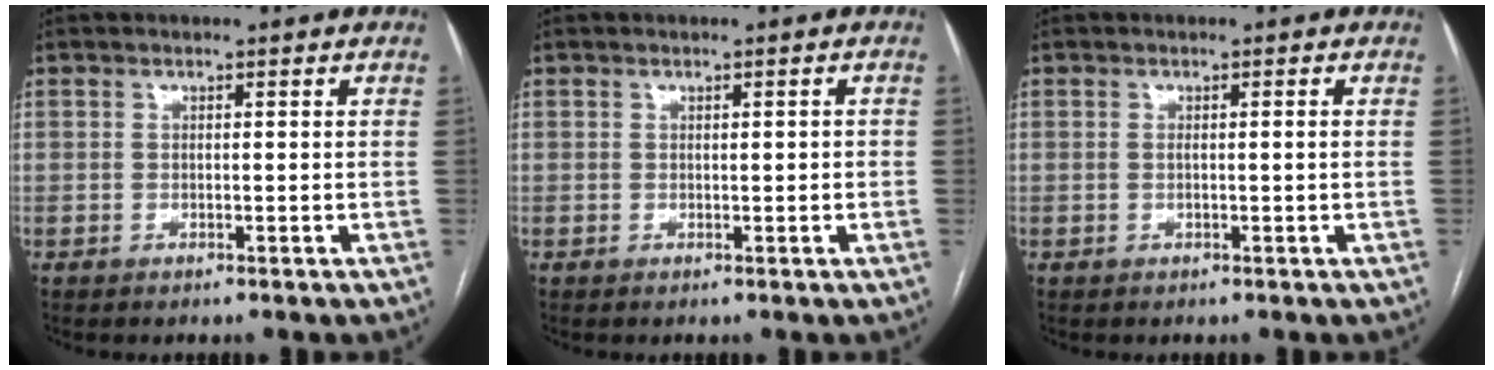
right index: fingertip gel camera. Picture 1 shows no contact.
{"total": 1.0, "force": [0.0, 0.3, 0.9], "torque": [-0.011, 0.001, 0.002]}
{"total": 1.1, "force": [-0.2, -0.2, 1.1], "torque": [-0.022, 0.000, 0.000]}